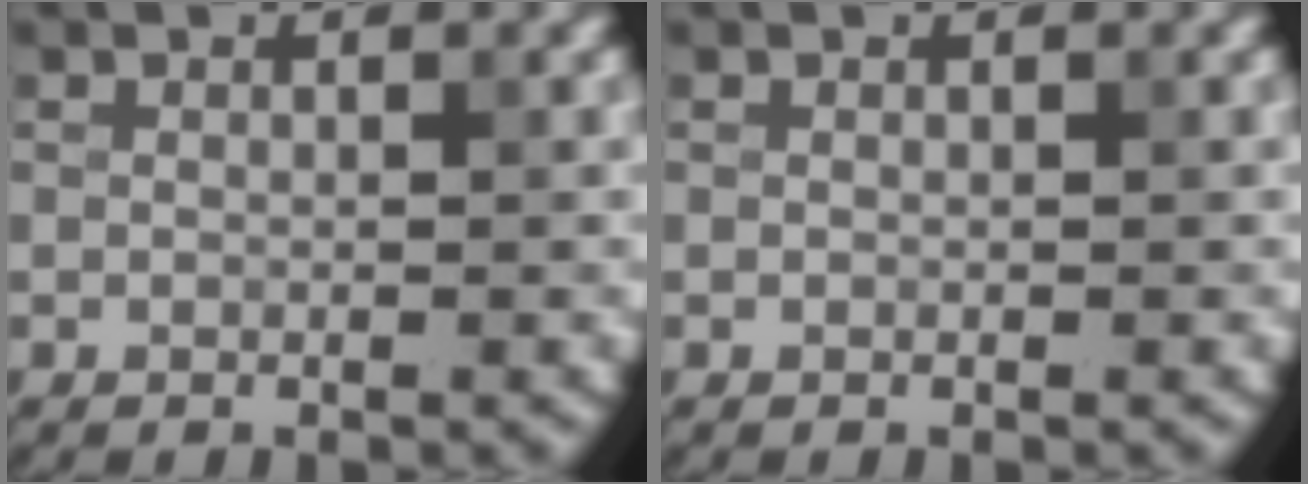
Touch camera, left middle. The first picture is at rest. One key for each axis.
{"total": 0.0}